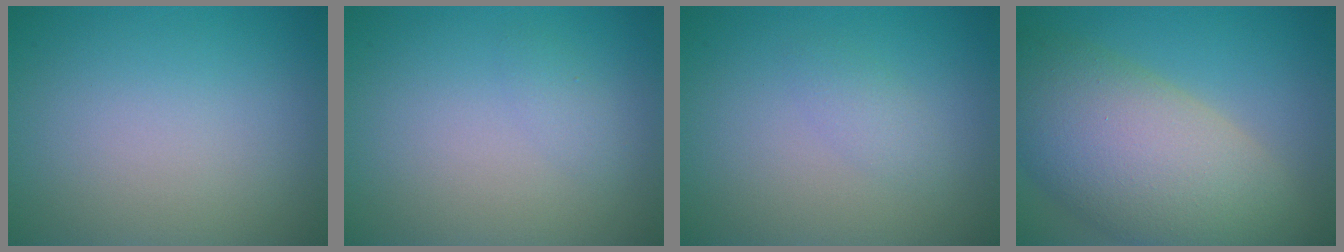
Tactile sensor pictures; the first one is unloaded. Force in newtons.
{"total": 0.9, "press": 0.9, "slide": 0.2}
{"total": 1.3, "press": 1.3, "slide": 0.0}
{"total": 11.5, "press": 11.4, "slide": 1.0}